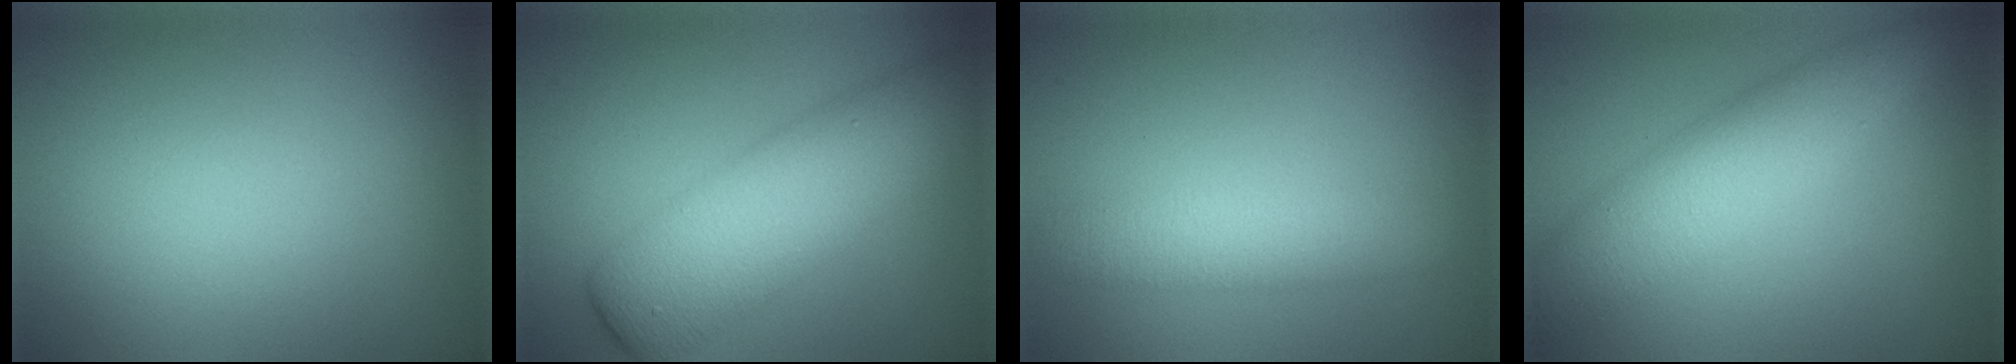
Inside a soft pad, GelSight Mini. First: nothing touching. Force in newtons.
{"total": 7.5, "press": 7.5, "slide": 0.4}
{"total": 3.6, "press": 3.6, "slide": 0.1}
{"total": 5.3, "press": 5.3, "slide": 0.1}